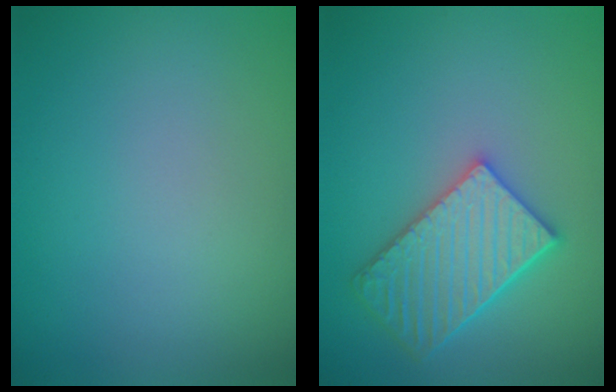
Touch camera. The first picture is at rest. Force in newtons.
{"total": 5.2, "press": 4.6, "slide": 2.4}